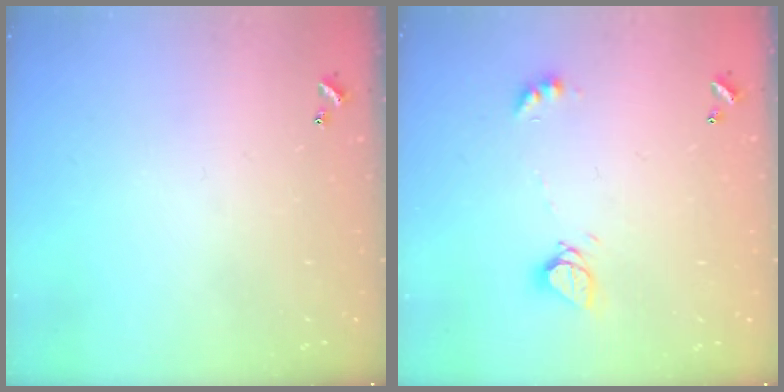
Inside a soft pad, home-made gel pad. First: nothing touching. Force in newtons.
{"total": 6.4, "press": 6.4, "slide": 0.6}